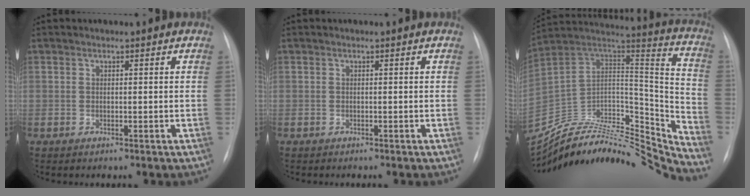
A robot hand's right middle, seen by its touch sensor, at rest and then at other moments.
{"total": 0.0}
{"total": 30.1, "force": [-28.5, 4.4, 8.8], "torque": [-0.131, 0.020, -0.435]}